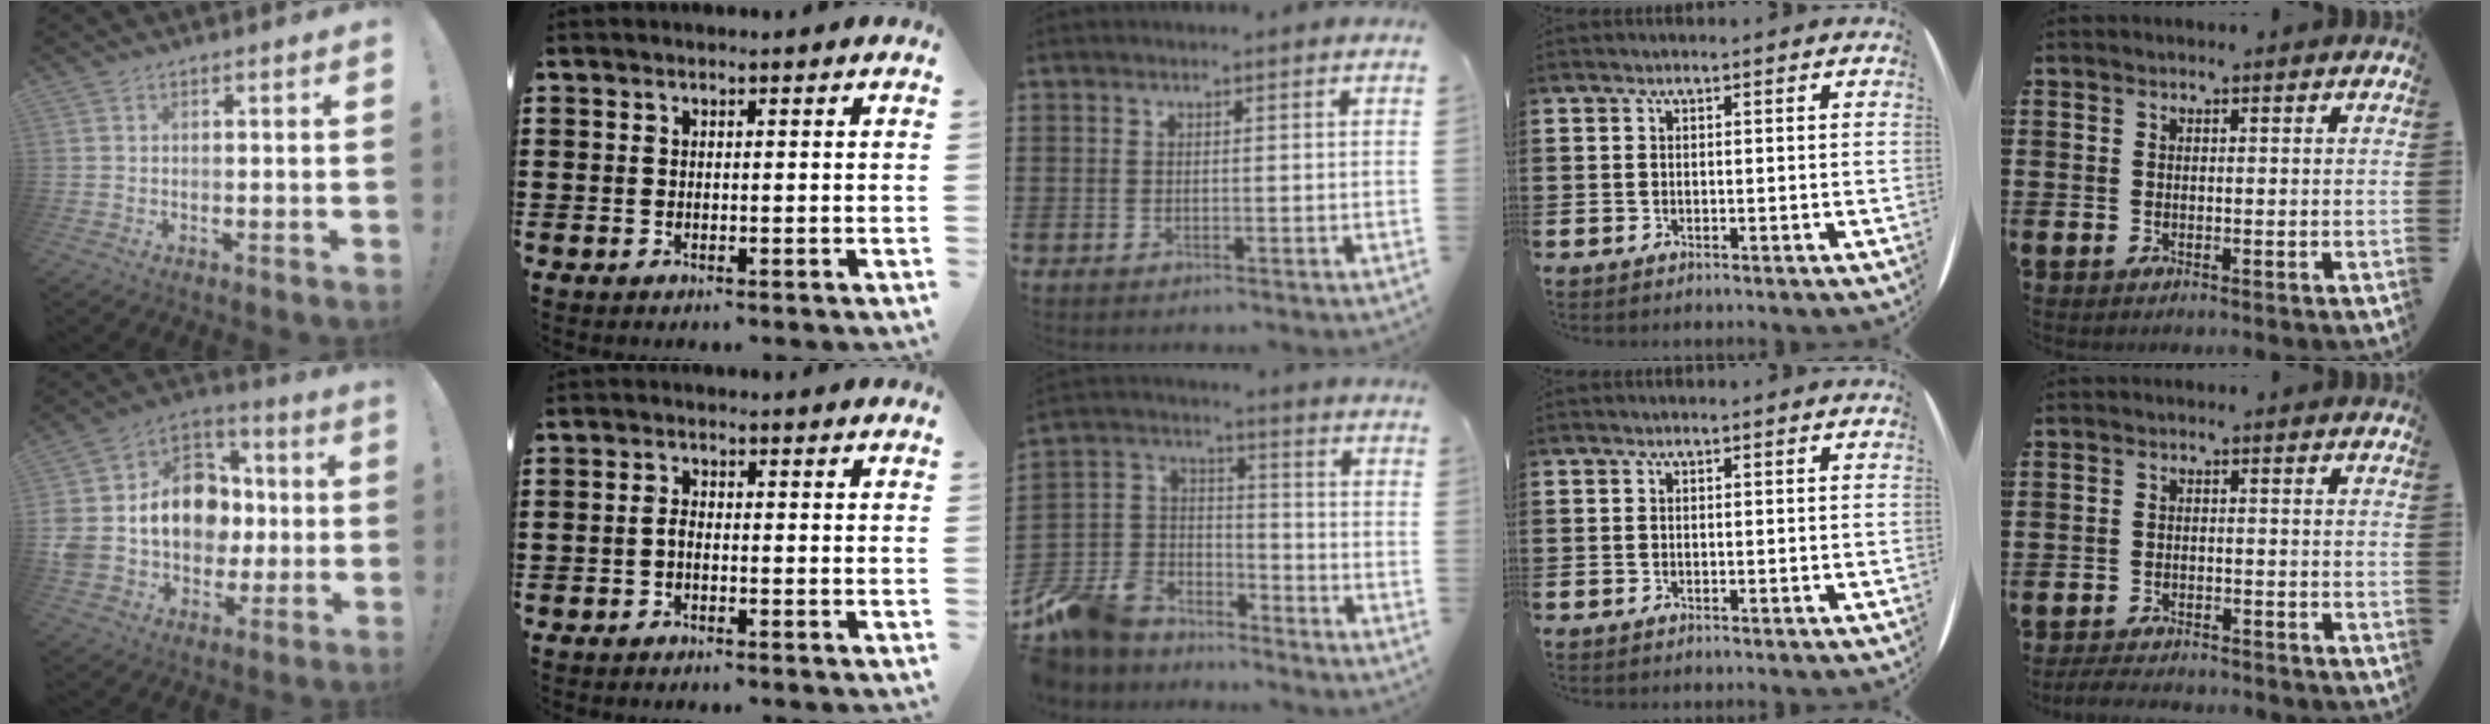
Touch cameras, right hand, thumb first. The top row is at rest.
{"thumb": {"total": 18.7, "force": [0.4, 15.2, 10.9], "torque": [-0.181, 0.018, 0.029]}, "index": {"total": 1.1, "force": [-0.5, 0.6, 0.8], "torque": [-0.017, 0.000, -0.010]}, "middle": {"total": 9.4, "force": [-8.3, 4.4, 1.0], "torque": [-0.054, 0.014, -0.165]}, "little": {"total": 2.7, "force": [-2.7, 0.0, 0.3], "torque": [-0.006, 0.004, -0.057]}}